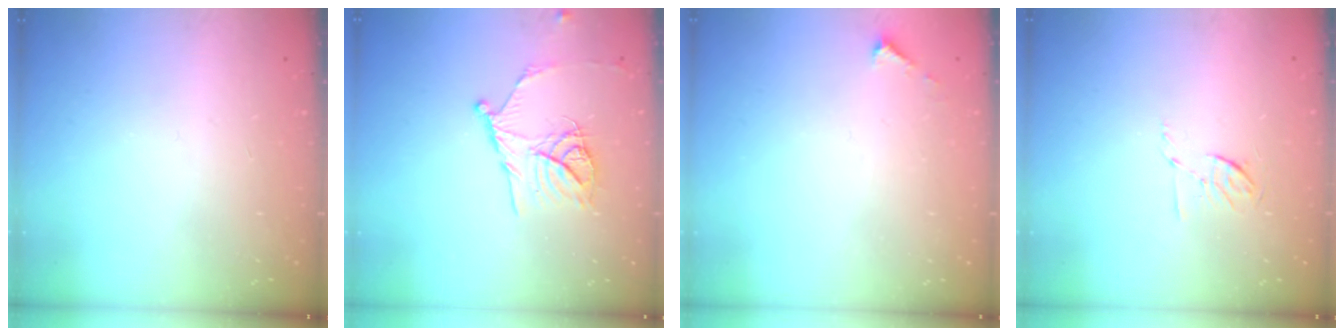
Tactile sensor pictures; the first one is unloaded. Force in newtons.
{"total": 13.1, "press": 13.1, "slide": 1.0}
{"total": 2.1, "press": 2.1, "slide": 0.2}
{"total": 5.4, "press": 5.1, "slide": 1.8}